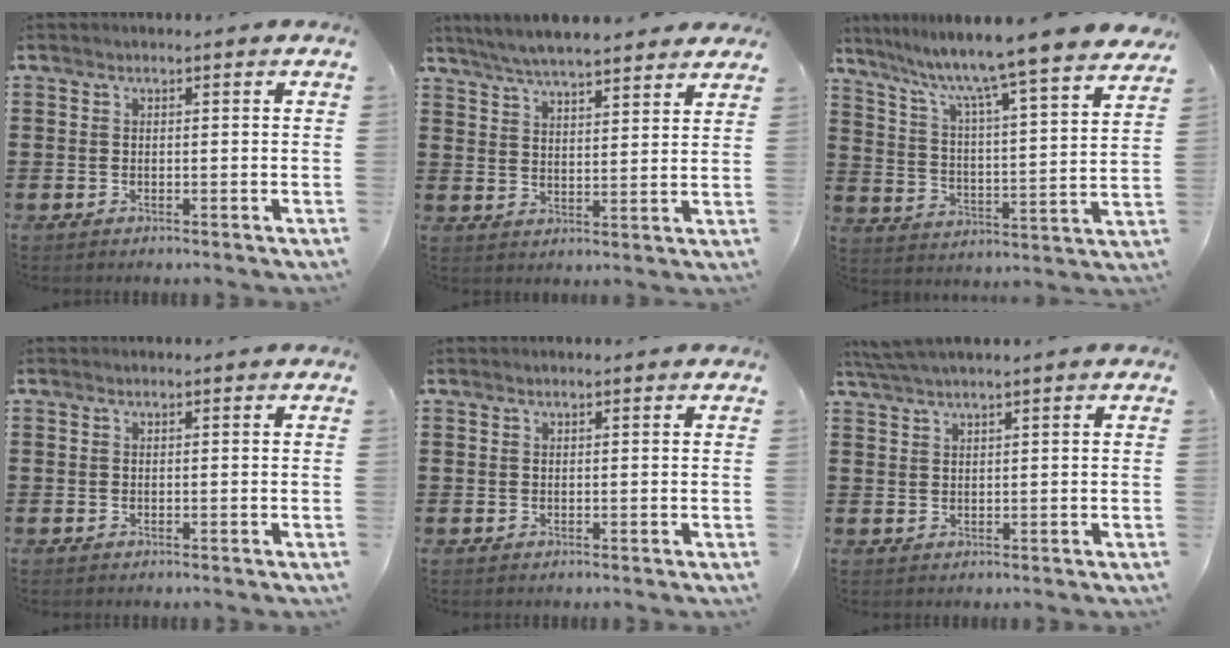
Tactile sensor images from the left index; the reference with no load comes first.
{"total": 5.6, "force": [5.3, 0.4, 1.7], "torque": [-0.052, -0.017, 0.096]}
{"total": 8.2, "force": [7.1, -1.5, 3.8], "torque": [-0.102, -0.066, 0.109]}
{"total": 0.0}
{"total": 0.0}
{"total": 2.3, "force": [1.8, -0.4, 1.4], "torque": [-0.029, 0.001, 0.035]}